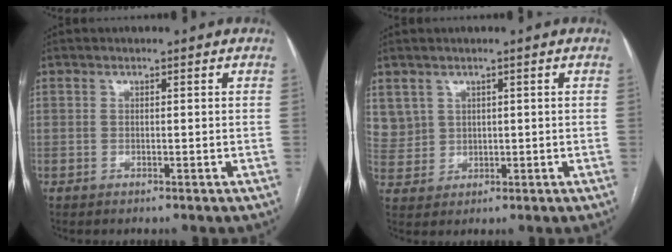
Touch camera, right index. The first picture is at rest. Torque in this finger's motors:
{"motor_torque": [0.24, 0.22, 0.02, 0.03]}